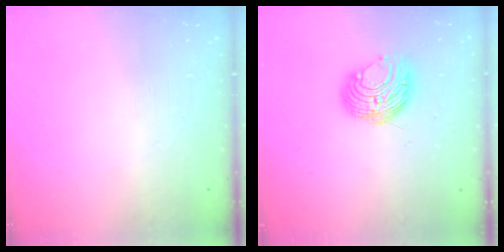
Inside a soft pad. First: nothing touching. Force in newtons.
{"total": 10.0, "press": 10.0, "slide": 0.7}